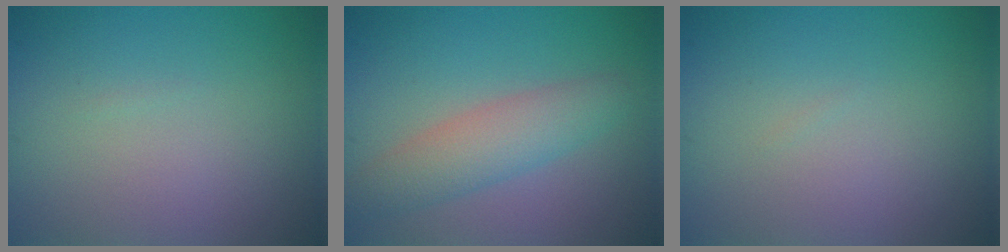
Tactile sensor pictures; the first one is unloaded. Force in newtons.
{"total": 3.8, "press": 3.8, "slide": 0.0}
{"total": 0.0}